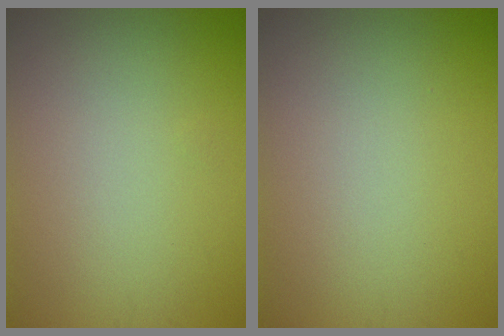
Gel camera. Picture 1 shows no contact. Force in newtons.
{"total": 0.0}